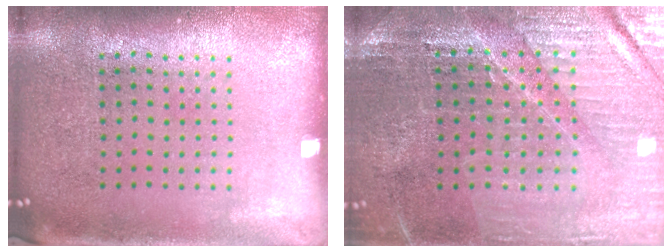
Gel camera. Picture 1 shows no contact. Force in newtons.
{"total": 3.2, "press": 3.1, "slide": 0.4}